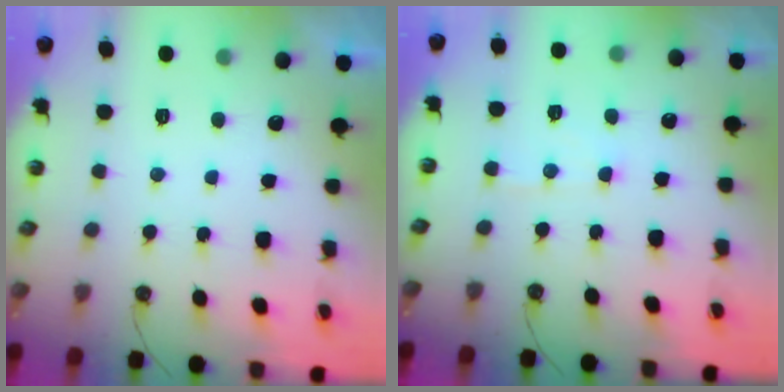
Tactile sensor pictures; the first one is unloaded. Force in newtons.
{"total": 5.9, "press": 5.9, "slide": 0.7}